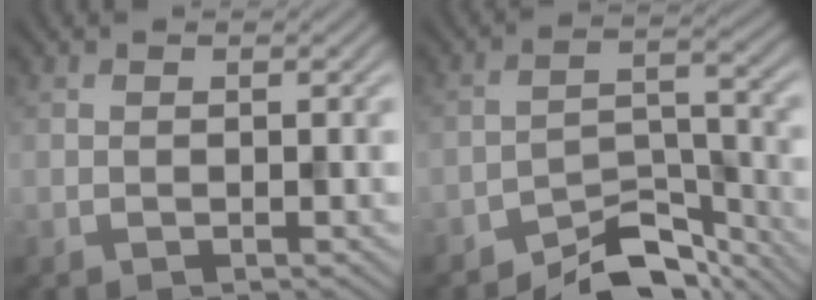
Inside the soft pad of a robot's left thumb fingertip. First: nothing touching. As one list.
[{"total": 7.4, "force": [-6.6, 2.2, 2.5], "torque": [-0.032, 0.008, -0.120]}]